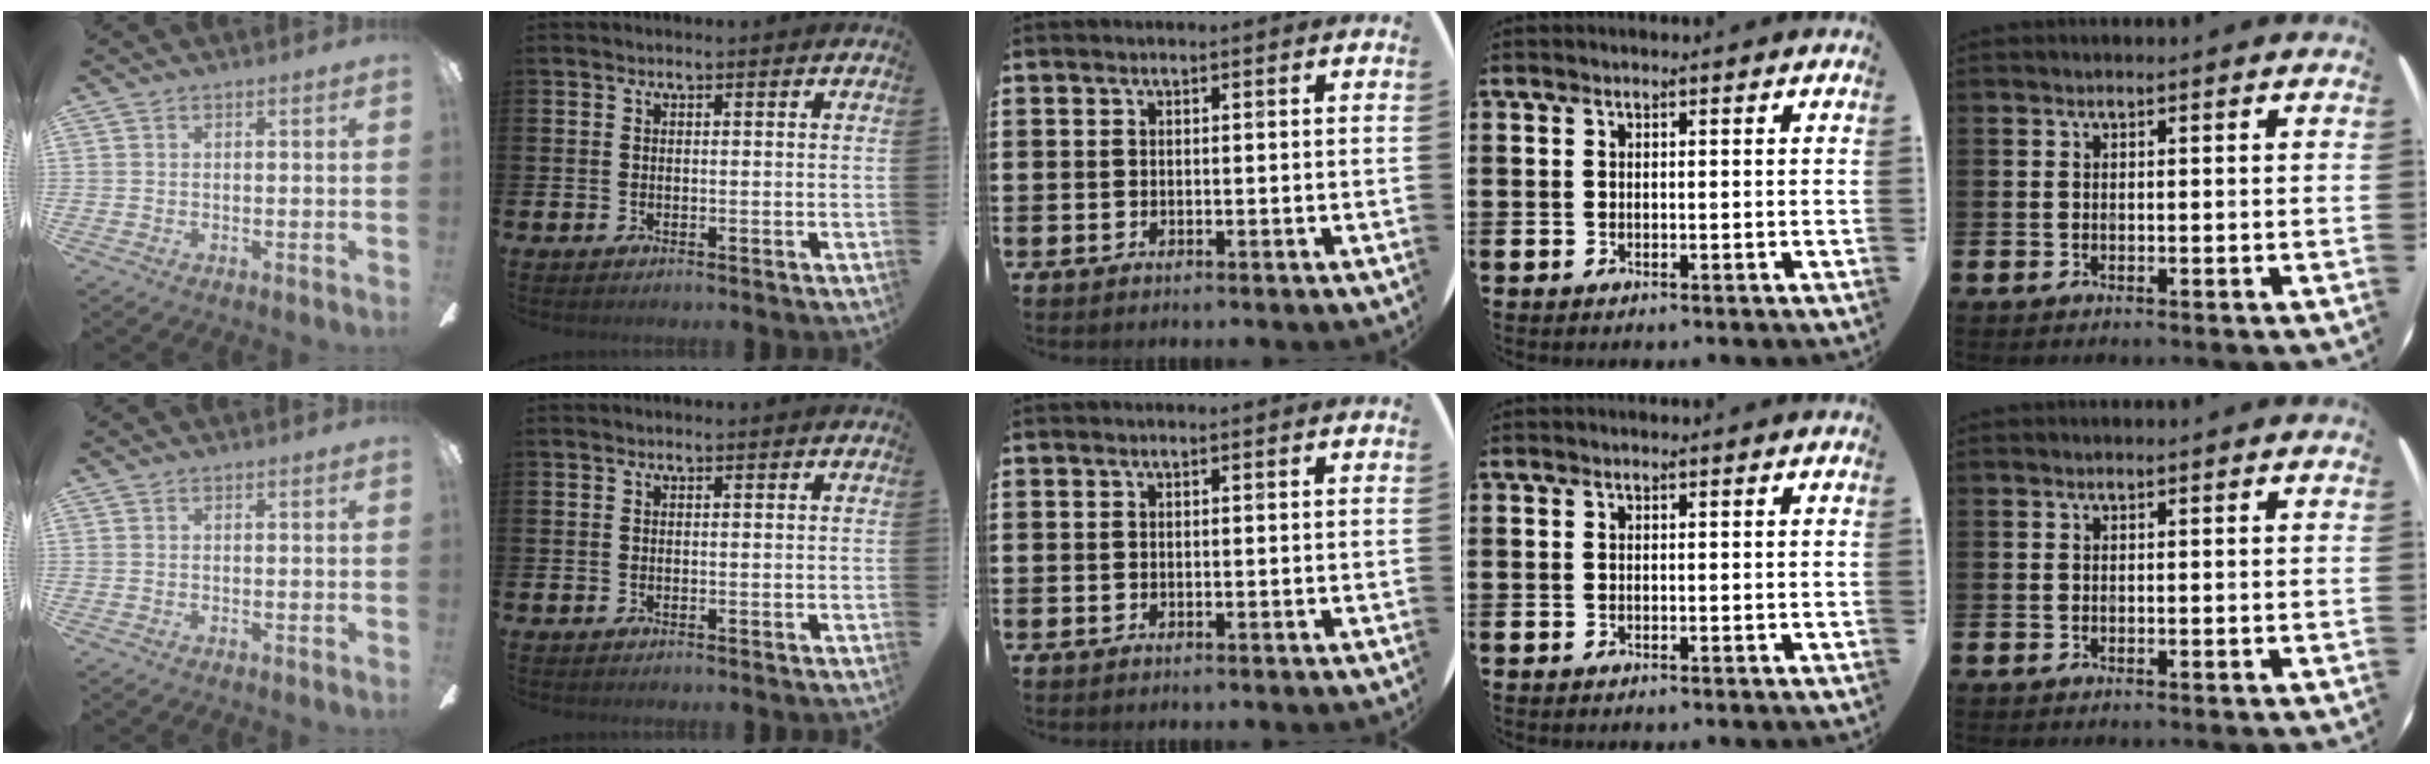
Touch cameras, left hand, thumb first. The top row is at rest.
{}